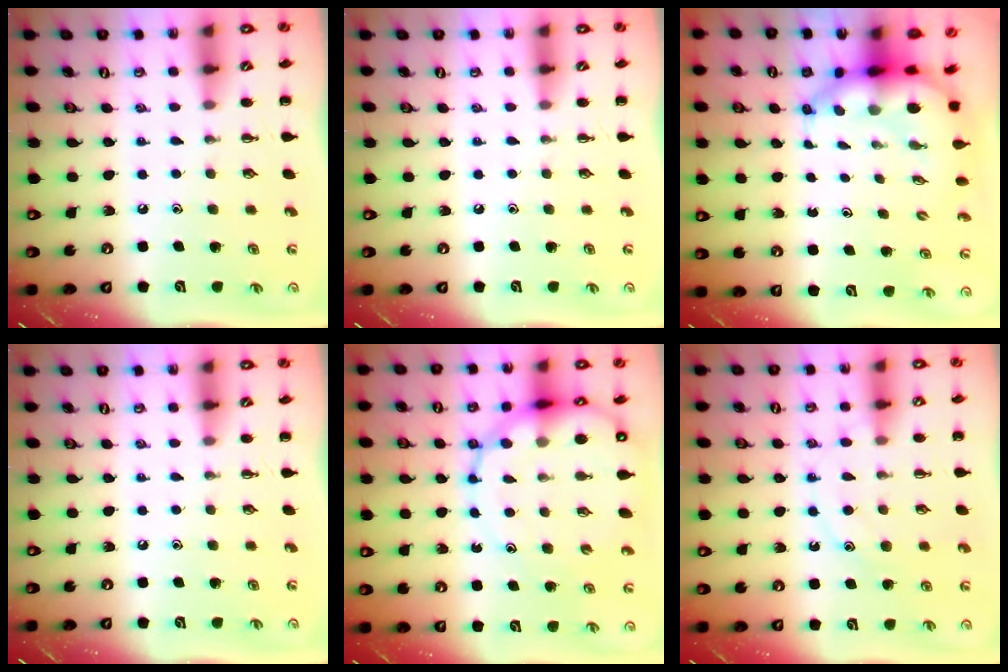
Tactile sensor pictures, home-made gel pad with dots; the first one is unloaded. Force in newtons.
{"total": 0.0}
{"total": 6.8, "press": 6.6, "slide": 1.7}
{"total": 0.0}
{"total": 17.9, "press": 17.4, "slide": 4.4}
{"total": 11.1, "press": 11.1, "slide": 0.6}